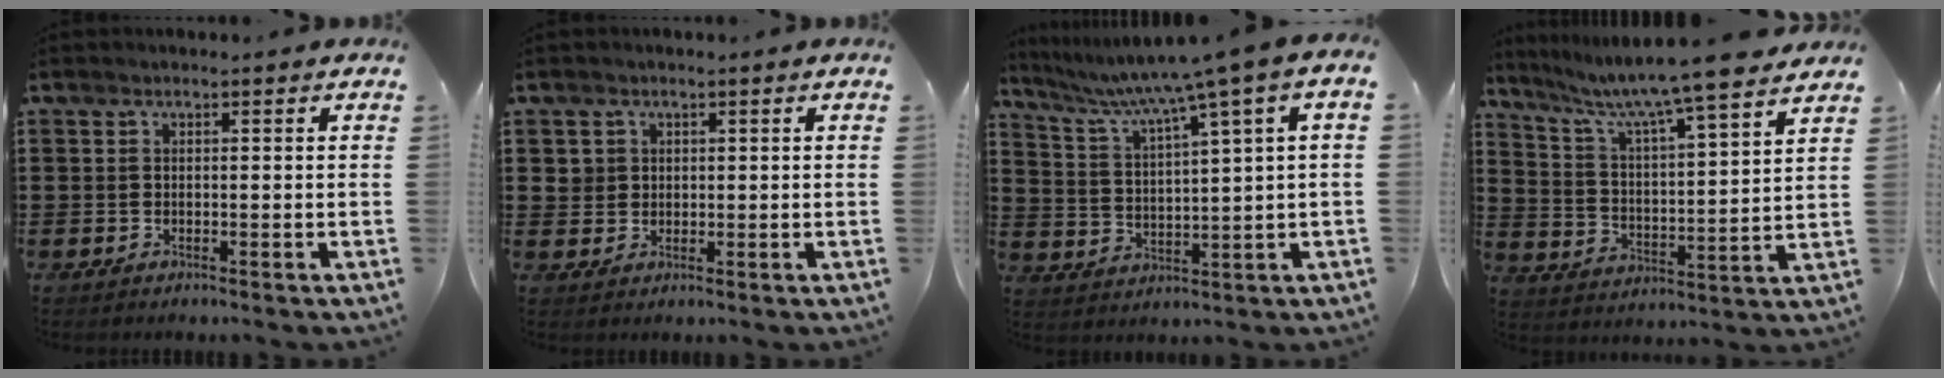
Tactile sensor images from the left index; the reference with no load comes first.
{"total": 2.2, "force": [0.8, 2.1, 0.3], "torque": [-0.014, 0.009, 0.013]}
{"total": 6.9, "force": [4.5, -0.6, 5.1], "torque": [-0.116, -0.035, 0.069]}
{"total": 8.5, "force": [7.4, -0.6, 4.1], "torque": [-0.109, -0.051, 0.120]}